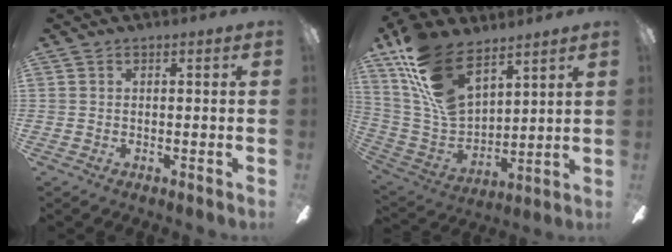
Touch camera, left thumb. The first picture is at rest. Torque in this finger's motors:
{"motor_torque": [0.46, 0.18, 1.71, -1.06, 0.58]}